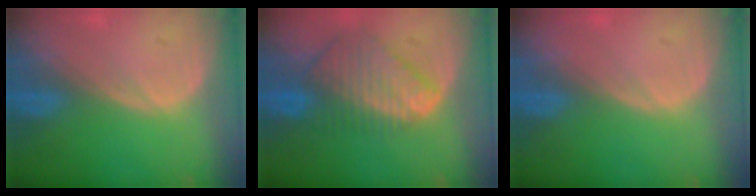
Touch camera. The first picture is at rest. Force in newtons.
{"total": 9.0, "press": 7.7, "slide": 4.5}
{"total": 0.0}